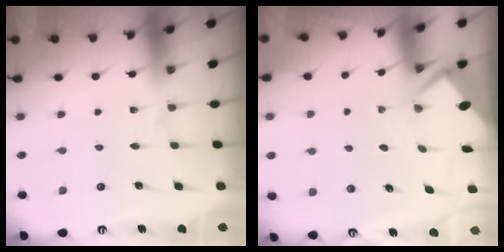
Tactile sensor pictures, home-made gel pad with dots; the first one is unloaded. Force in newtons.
{"total": 2.9, "press": 2.8, "slide": 0.4}